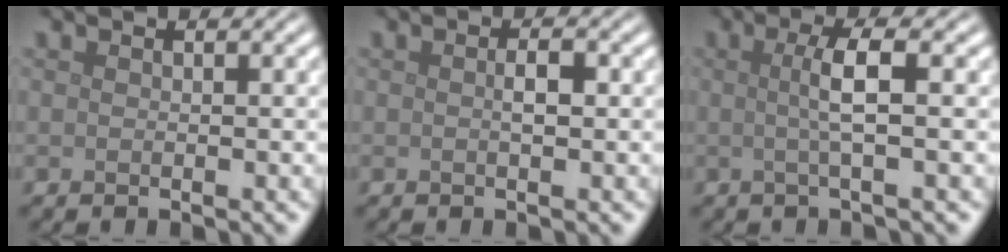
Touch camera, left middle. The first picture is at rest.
{"total": 1.3, "force": [0.0, 0.4, 1.2], "torque": [-0.022, 0.001, 0.001]}
{"total": 3.1, "force": [0.2, 0.5, 3.1], "torque": [-0.056, 0.004, -0.002]}